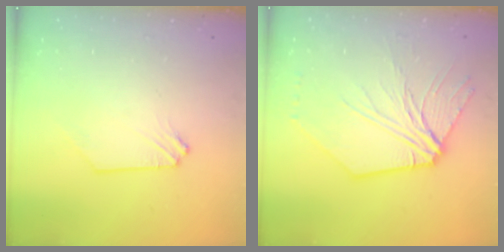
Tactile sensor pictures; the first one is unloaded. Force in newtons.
{"total": 9.0, "press": 8.9, "slide": 1.3}